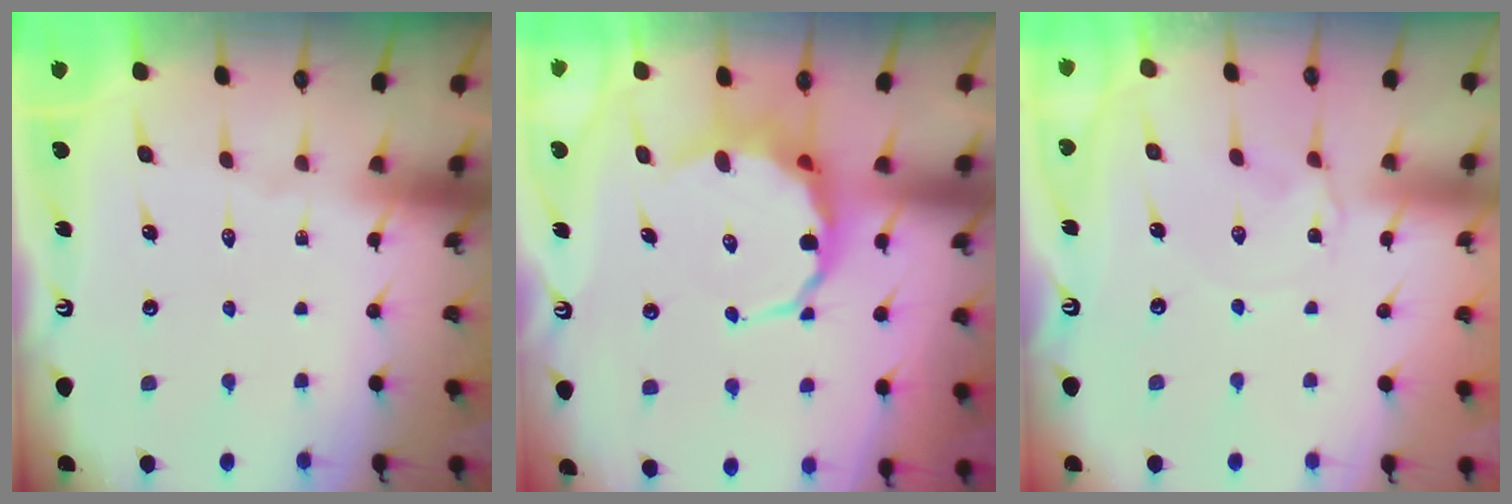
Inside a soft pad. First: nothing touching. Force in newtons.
{"total": 8.6, "press": 8.3, "slide": 1.9}
{"total": 0.8, "press": 0.7, "slide": 0.3}